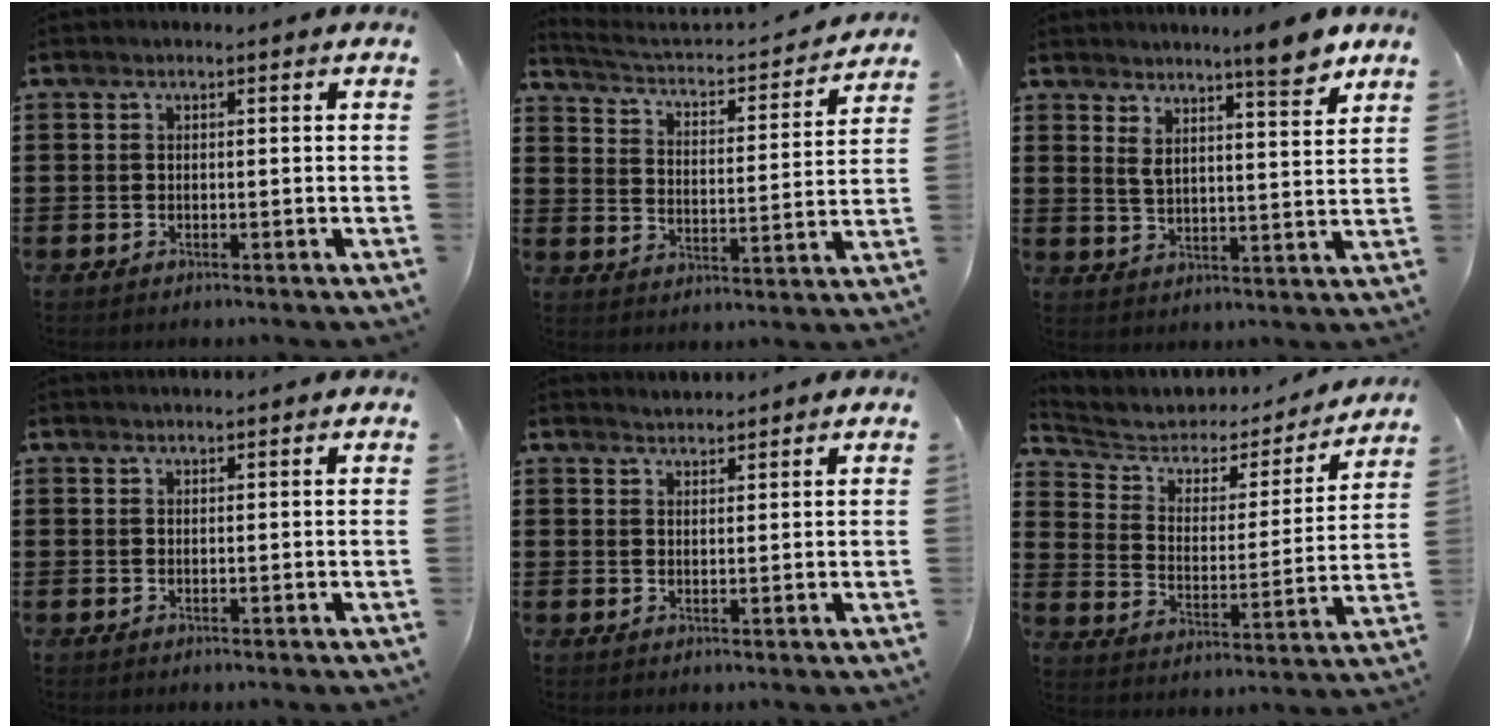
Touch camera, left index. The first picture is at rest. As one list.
[{"total": 2.5, "force": [2.3, 0.3, 0.9], "torque": [-0.038, -0.030, 0.028]}, {"total": 6.9, "force": [5.7, 0.6, 3.7], "torque": [-0.063, -0.028, 0.096]}, {"total": 0.7, "force": [0.7, -0.1, 0.0], "torque": [-0.002, -0.001, 0.014]}, {"total": 1.7, "force": [1.7, -0.1, -0.1], "torque": [-0.001, 0.001, 0.034]}, {"total": 4.3, "force": [3.4, 2.4, 0.9], "torque": [-0.046, -0.022, 0.052]}]